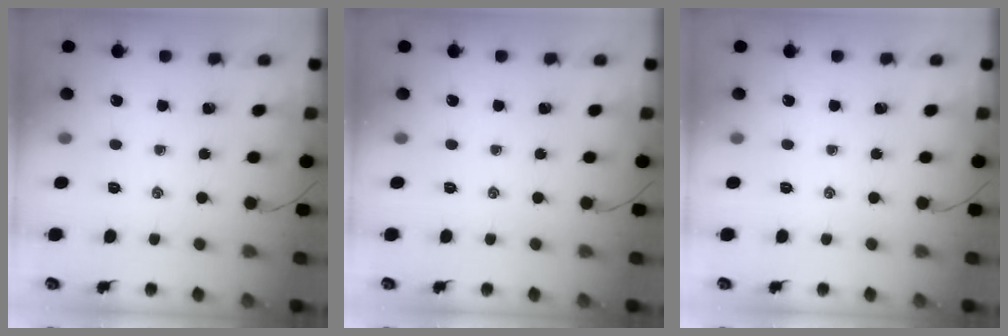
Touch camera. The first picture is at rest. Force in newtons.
{"total": 0.0}
{"total": 0.0}